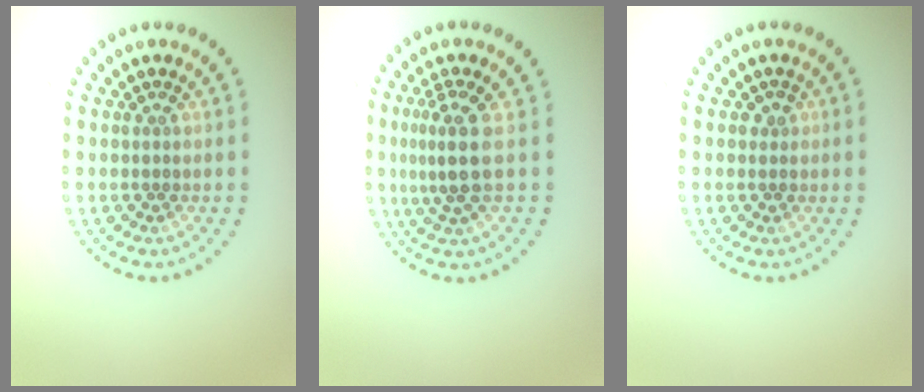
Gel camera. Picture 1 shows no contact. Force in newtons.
{"total": 3.2, "press": 2.4, "slide": 2.1}
{"total": 0.9, "press": 0.8, "slide": 0.3}